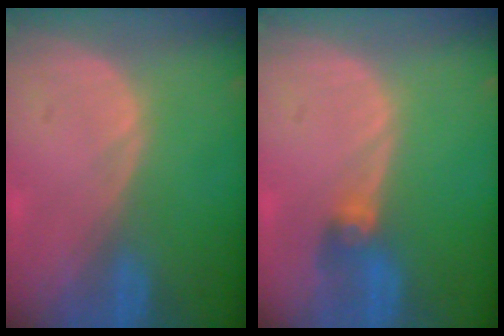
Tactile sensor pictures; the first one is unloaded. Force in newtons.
{"total": 2.7, "press": 2.7, "slide": 0.3}